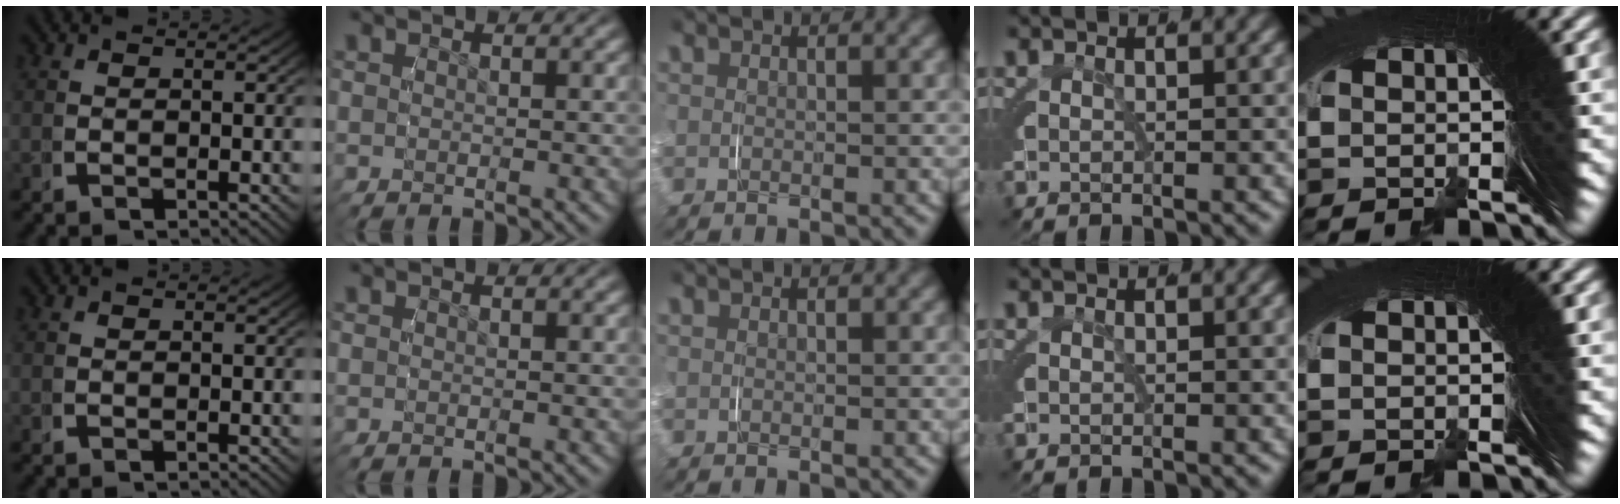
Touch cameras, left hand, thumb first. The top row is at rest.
{}